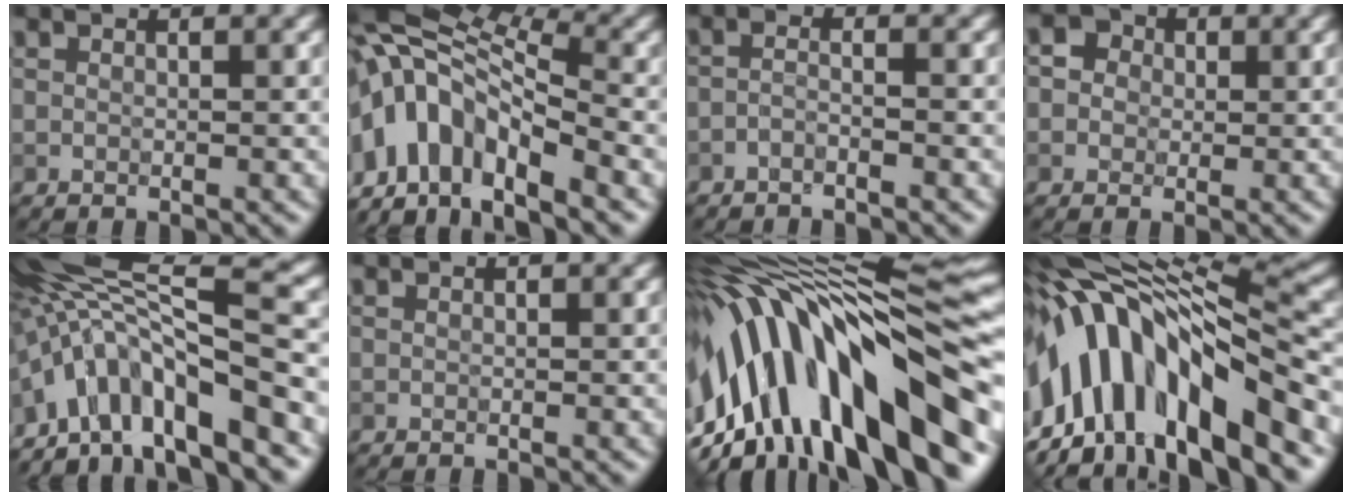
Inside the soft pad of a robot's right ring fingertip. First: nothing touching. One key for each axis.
{"total": 11.4, "fx": -4.6, "fy": 6.2, "fz": 8.4, "tx": -0.154, "ty": 0.012, "tz": -0.081}
{"total": 1.5, "fx": -1.2, "fy": 0.2, "fz": 0.8, "tx": -0.017, "ty": -0.004, "tz": -0.033}
{"total": 2.5, "fx": 0.1, "fy": 2.4, "fz": 0.8, "tx": -0.001, "ty": 0.011, "tz": -0.008}
{"total": 12.0, "fx": -5.0, "fy": 3.9, "fz": 10.2, "tx": -0.181, "ty": 0.030, "tz": -0.080}
{"total": 0.0}
{"total": 15.5, "fx": -3.0, "fy": 6.1, "fz": 13.9, "tx": -0.227, "ty": 0.029, "tz": -0.039}
{"total": 14.8, "fx": -3.8, "fy": 7.1, "fz": 12.4, "tx": -0.208, "ty": 0.021, "tz": -0.067}